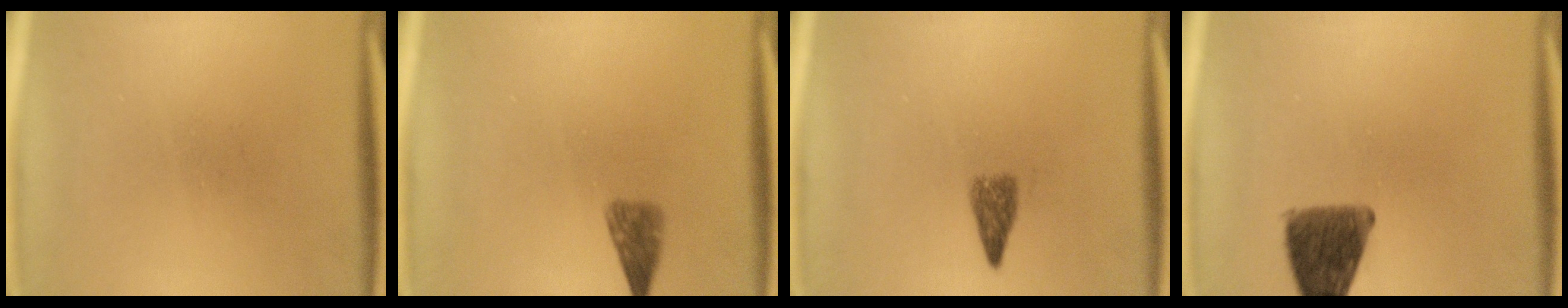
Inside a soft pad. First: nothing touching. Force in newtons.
{"total": 2.5}
{"total": 2.3}
{"total": 9.2}